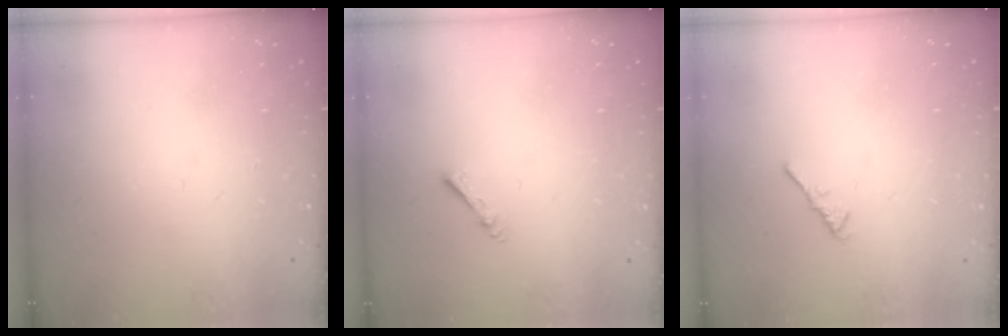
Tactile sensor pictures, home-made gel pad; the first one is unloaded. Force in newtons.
{"total": 2.2, "press": 2.1, "slide": 0.4}
{"total": 1.1, "press": 1.0, "slide": 0.4}